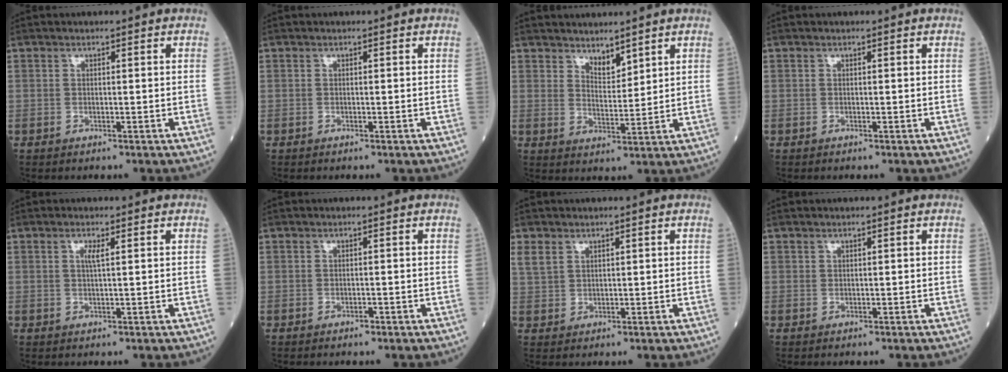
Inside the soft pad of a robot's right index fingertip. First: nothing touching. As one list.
[{"total": 0.0}, {"total": 3.5, "force": [3.1, 1.2, 1.2], "torque": [-0.021, -0.003, 0.062]}, {"total": 0.0}, {"total": 1.4, "force": [0.5, -0.1, 1.3], "torque": [-0.029, -0.002, 0.008]}, {"total": 0.5, "force": [-0.4, 0.2, 0.3], "torque": [-0.005, 0.000, -0.006]}, {"total": 2.8, "force": [1.7, 1.9, 1.2], "torque": [-0.033, 0.012, 0.045]}, {"total": 0.0}]